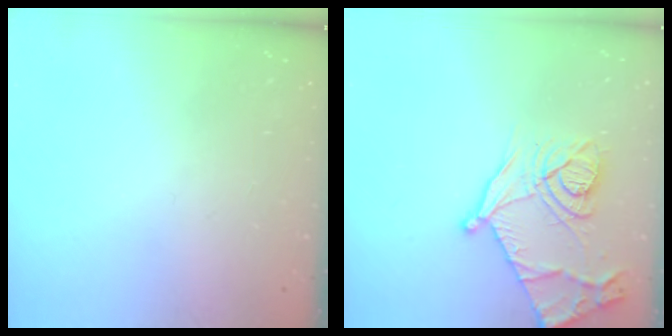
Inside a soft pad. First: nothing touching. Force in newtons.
{"total": 17.1, "press": 17.1, "slide": 1.2}